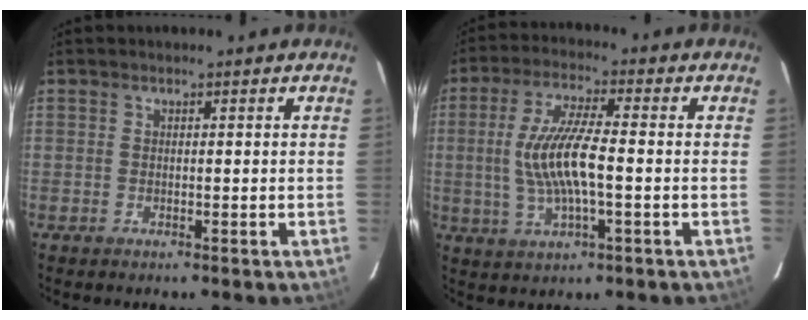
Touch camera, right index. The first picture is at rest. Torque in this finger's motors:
{"motor_torque": [0.78, -0.43, 0.79, 0.19]}